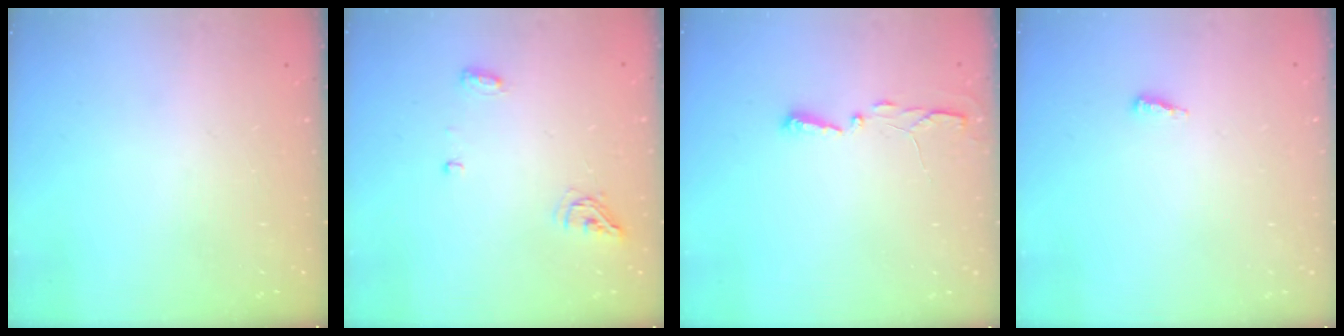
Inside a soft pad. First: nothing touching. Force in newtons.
{"total": 5.8, "press": 5.7, "slide": 0.9}
{"total": 3.5, "press": 3.5, "slide": 0.5}
{"total": 7.7, "press": 4.9, "slide": 5.9}